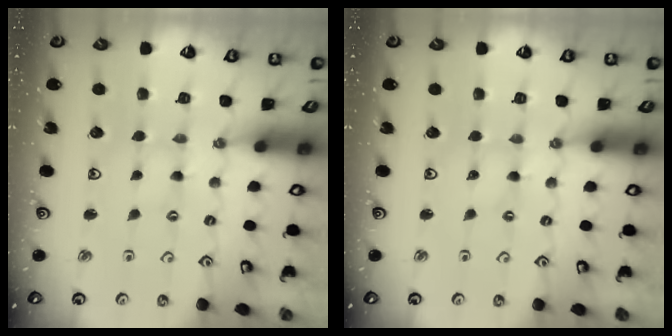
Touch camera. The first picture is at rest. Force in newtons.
{"total": 0.0}